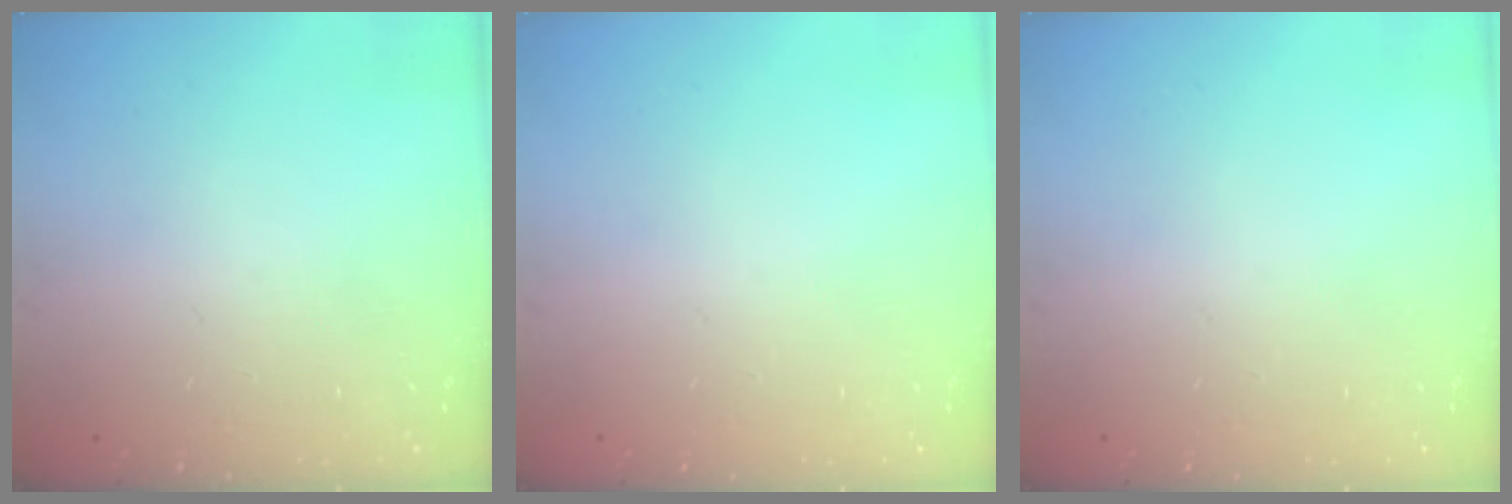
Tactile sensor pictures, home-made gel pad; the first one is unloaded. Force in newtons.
{"total": 0.0}
{"total": 0.0}